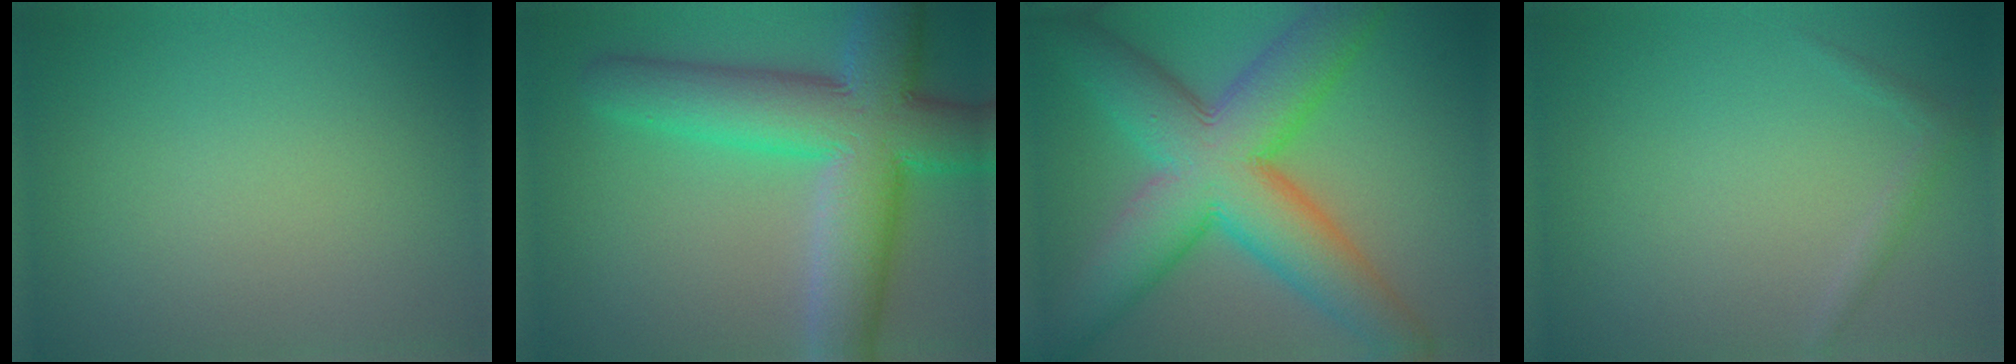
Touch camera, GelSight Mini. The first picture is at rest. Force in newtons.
{"total": 11.3, "press": 11.3, "slide": 0.5}
{"total": 12.0, "press": 12.0, "slide": 0.5}
{"total": 1.0, "press": 1.0, "slide": 0.0}